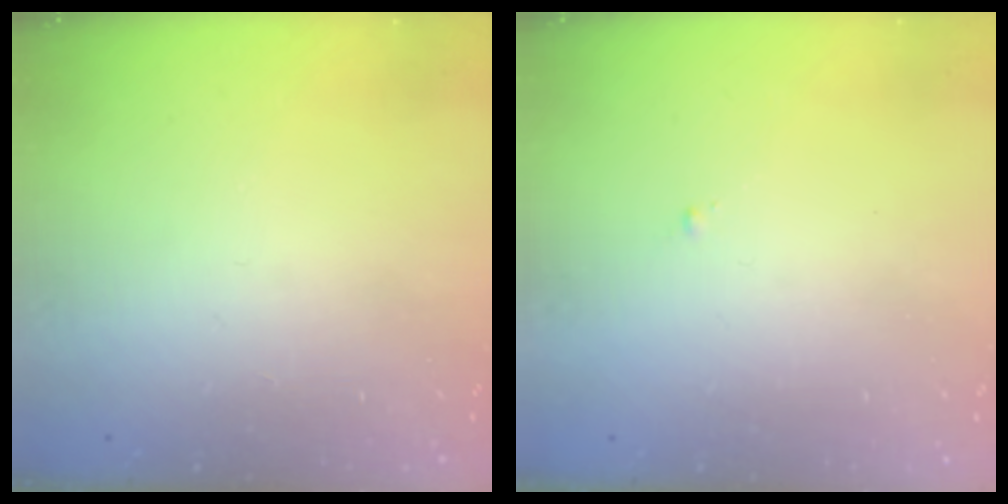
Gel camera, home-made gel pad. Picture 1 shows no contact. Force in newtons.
{"total": 0.6, "press": 0.6, "slide": 0.2}